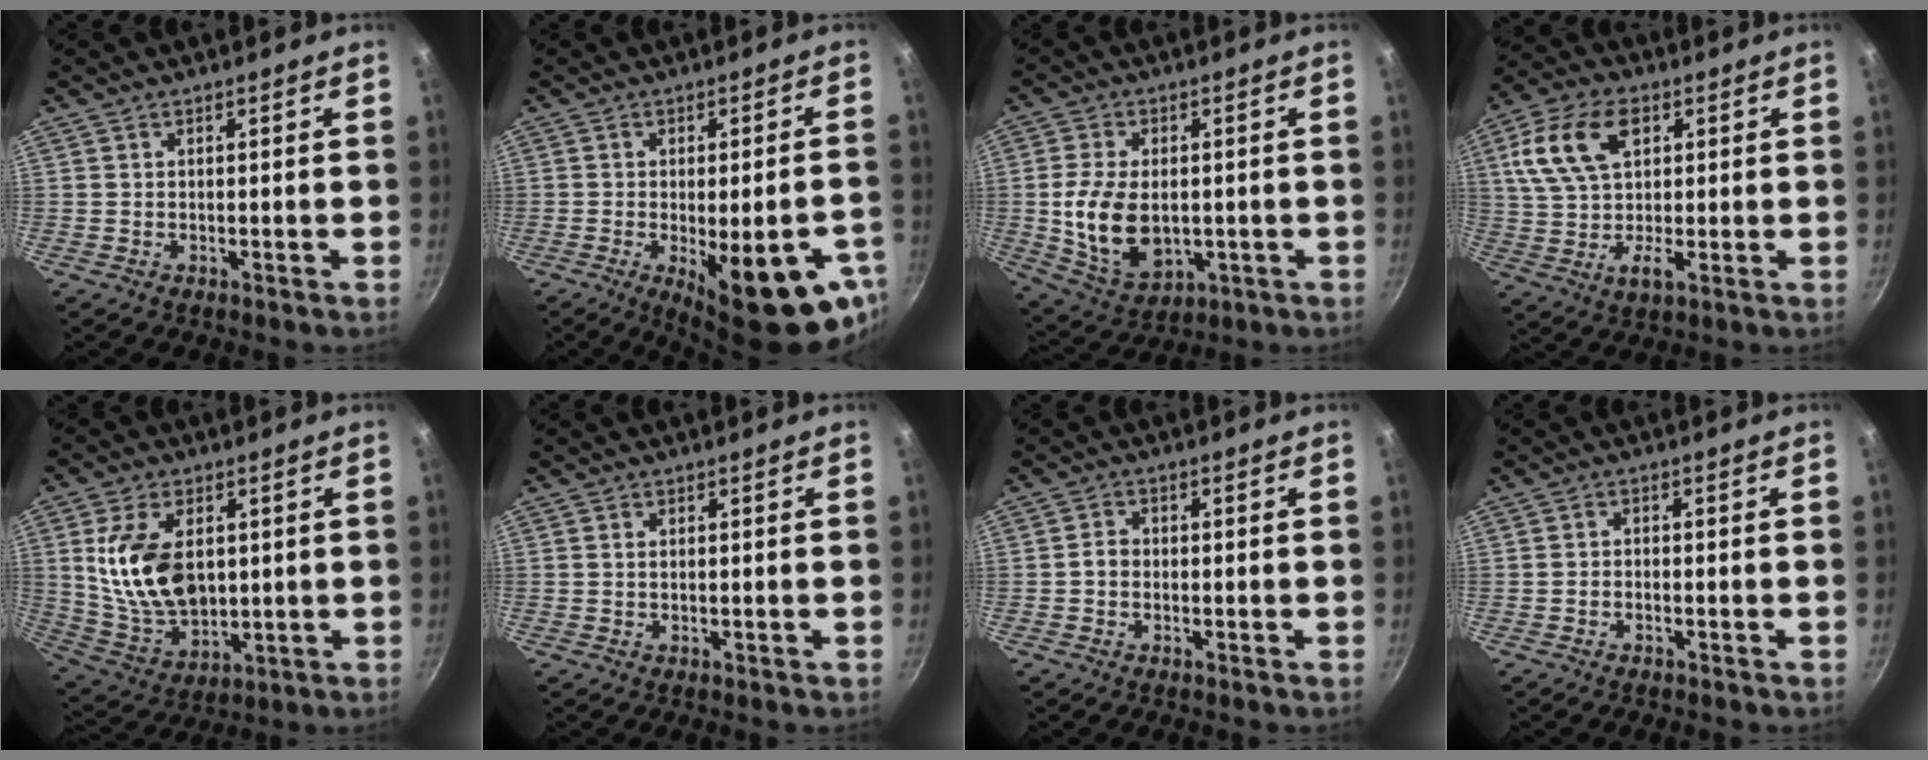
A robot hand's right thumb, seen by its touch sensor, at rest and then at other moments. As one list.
[{"total": 18.9, "force": [-7.0, 6.4, 16.4], "torque": [-0.178, -0.001, -0.079]}, {"total": 12.8, "force": [-0.5, 8.2, 9.8], "torque": [-0.175, -0.009, 0.006]}, {"total": 14.5, "force": [4.4, 9.1, 10.4], "torque": [-0.182, 0.004, 0.072]}, {"total": 15.7, "force": [2.5, 9.8, 12.0], "torque": [-0.205, -0.024, 0.061]}, {"total": 0.6, "force": [0.1, 0.1, 0.6], "torque": [-0.010, -0.001, 0.001]}, {"total": 1.9, "force": [-0.5, 1.5, 1.0], "torque": [-0.013, 0.012, -0.011]}, {"total": 0.9, "force": [-0.8, 0.4, 0.3], "torque": [-0.011, 0.010, -0.016]}]